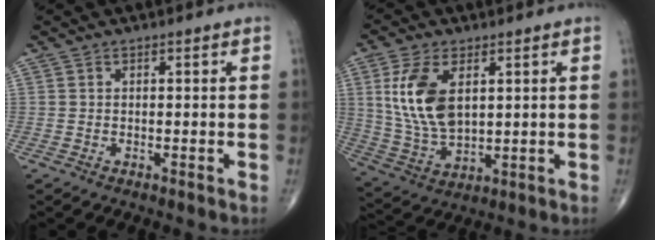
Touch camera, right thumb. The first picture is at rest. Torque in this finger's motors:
{"motor_torque": [-0.47, 1.17, 1.18, 0.44, 0.14]}